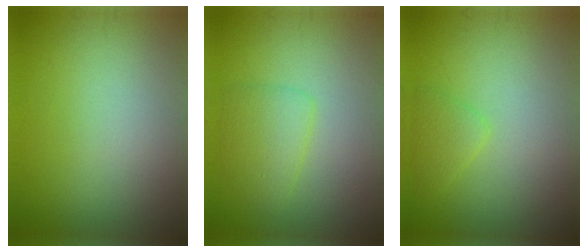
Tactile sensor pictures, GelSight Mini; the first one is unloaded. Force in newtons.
{"total": 2.5, "press": 2.5, "slide": 0.2}
{"total": 1.5, "press": 1.5, "slide": 0.1}